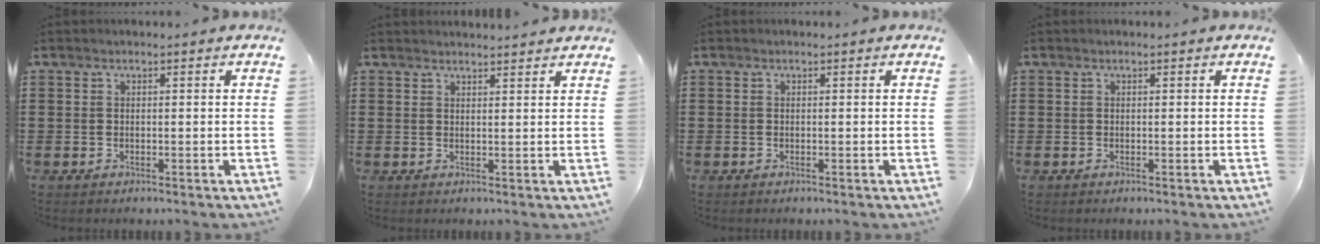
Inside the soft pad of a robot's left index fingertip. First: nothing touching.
{"total": 1.7, "force": [1.7, 0.0, 0.1], "torque": [-0.006, 0.001, 0.033]}
{"total": 0.0}
{"total": 0.0}